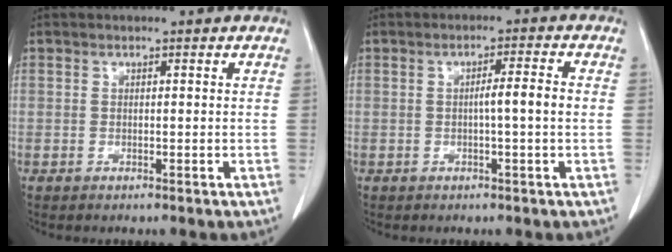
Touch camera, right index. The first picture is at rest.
{"total": 3.6, "force": [-0.3, -0.3, 3.6], "torque": [-0.056, 0.005, -0.005]}